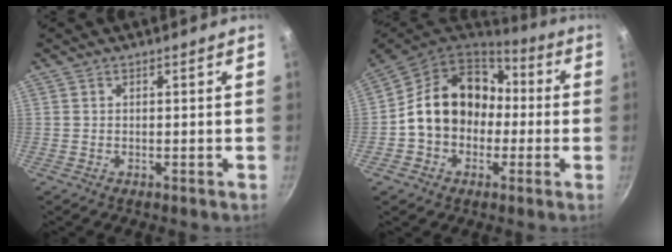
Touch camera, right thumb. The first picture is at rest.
{"total": 17.1, "force": [-0.3, 14.0, 9.9], "torque": [-0.136, 0.054, -0.010]}